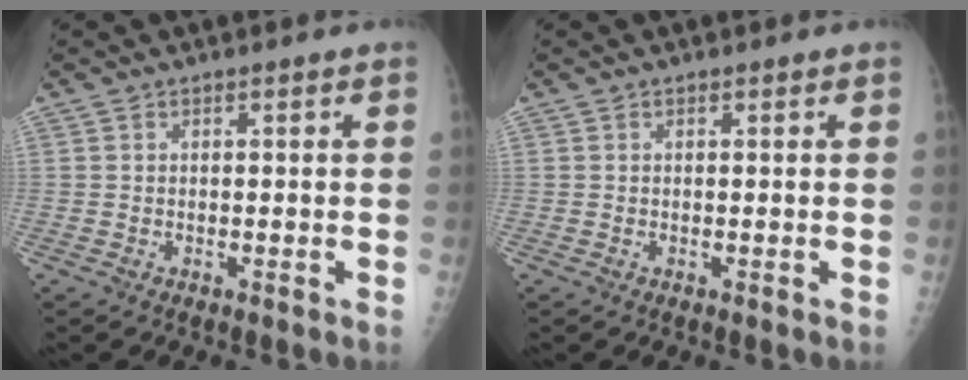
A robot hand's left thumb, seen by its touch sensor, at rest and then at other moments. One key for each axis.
{"total": 0.0}